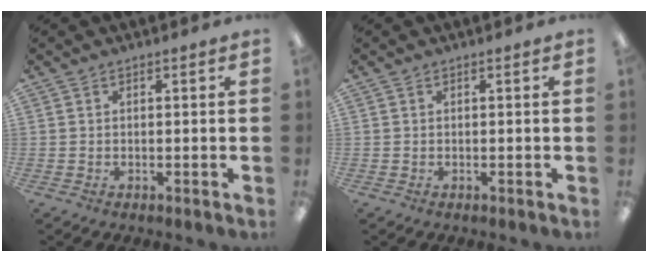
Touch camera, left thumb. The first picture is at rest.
{"total": 0.0}